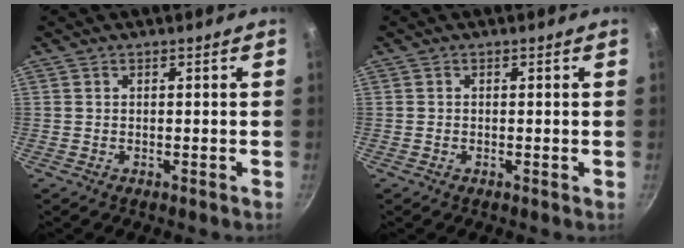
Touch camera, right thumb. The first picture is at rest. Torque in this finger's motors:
{"motor_torque": [0.13, -0.47, -0.32, -0.11, 0.01]}